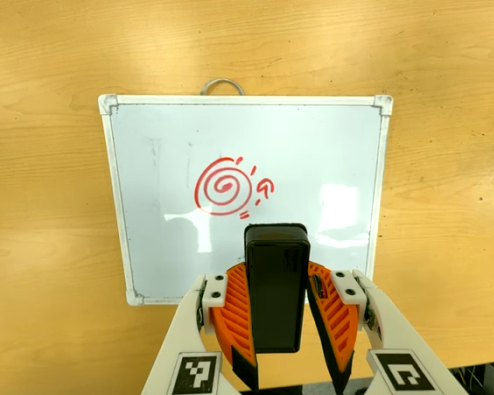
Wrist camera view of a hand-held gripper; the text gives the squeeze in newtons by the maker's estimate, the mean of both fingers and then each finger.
{"total": 6.7, "left": 5.9, "right": 7.5}